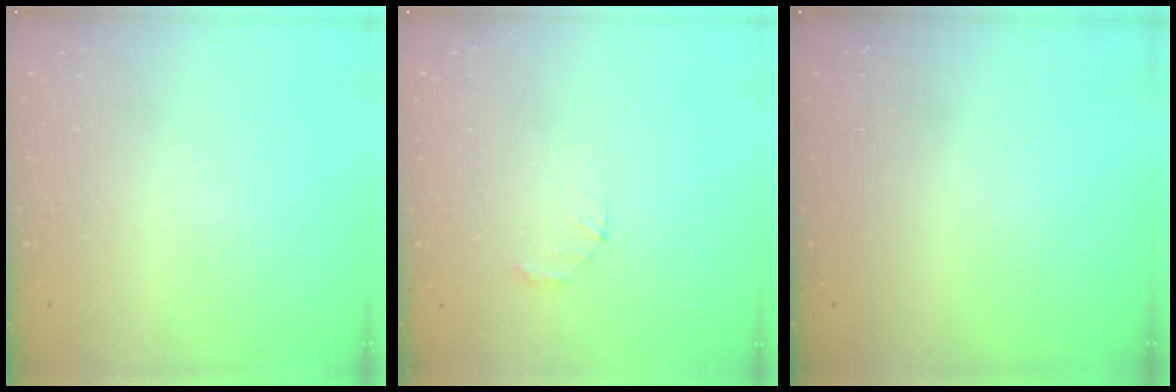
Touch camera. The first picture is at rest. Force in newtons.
{"total": 1.5, "press": 1.5, "slide": 0.3}
{"total": 0.0}